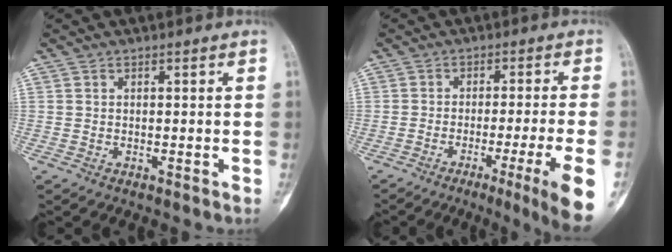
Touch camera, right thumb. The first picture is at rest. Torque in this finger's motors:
{"motor_torque": [0.24, 0.25, 0.13, -0.14, 0.08]}